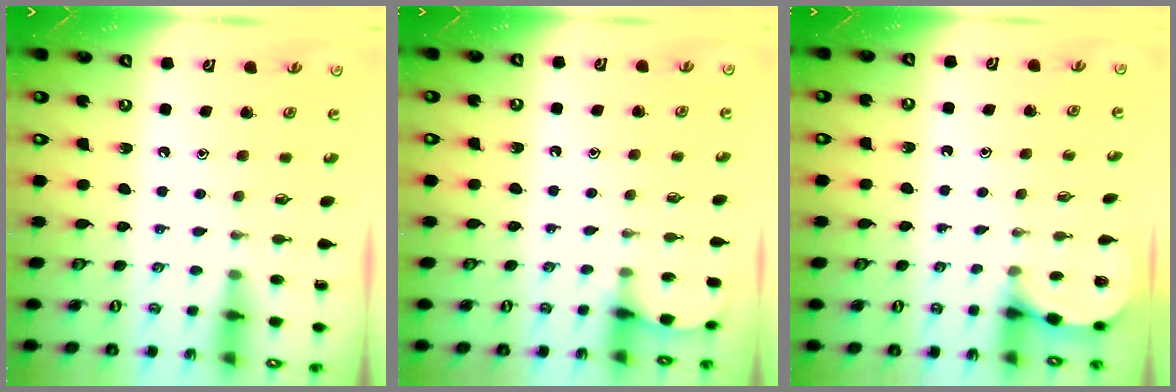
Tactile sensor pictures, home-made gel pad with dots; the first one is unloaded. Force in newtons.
{"total": 3.6, "press": 3.6, "slide": 0.2}
{"total": 2.3, "press": 2.3, "slide": 0.2}